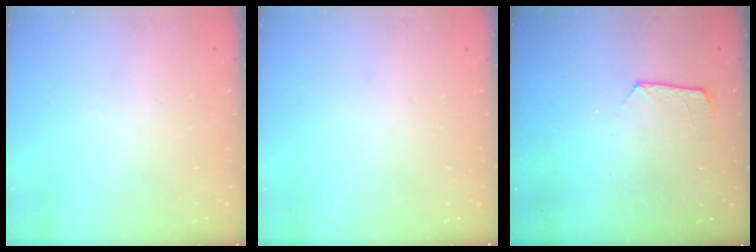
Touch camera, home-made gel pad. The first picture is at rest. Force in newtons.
{"total": 0.0}
{"total": 7.3, "press": 7.3, "slide": 0.7}